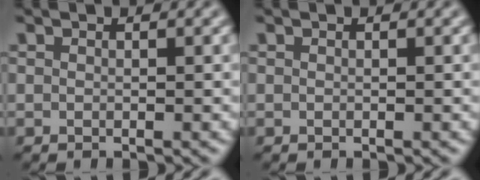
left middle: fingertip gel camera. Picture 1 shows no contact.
{"total": 0.0}